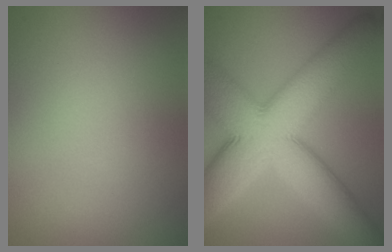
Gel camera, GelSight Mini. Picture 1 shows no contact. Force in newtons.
{"total": 13.8, "press": 13.8, "slide": 0.2}